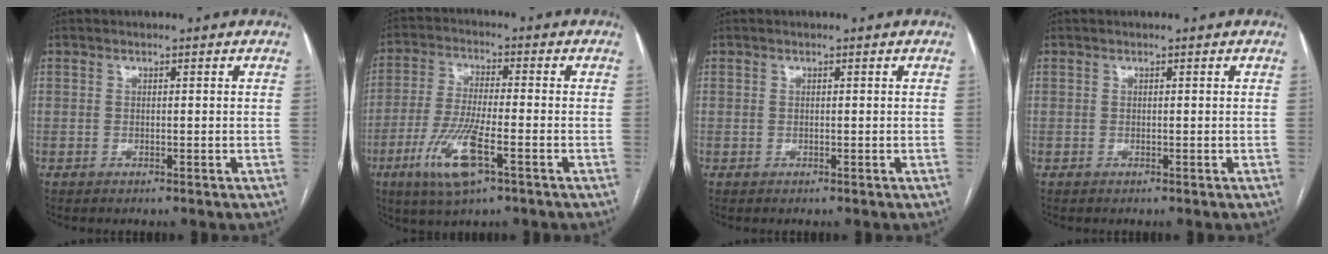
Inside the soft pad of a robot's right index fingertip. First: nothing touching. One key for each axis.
{"total": 10.3, "fx": -4.8, "fy": 1.5, "fz": 9.0, "tx": -0.192, "ty": -0.020, "tz": -0.087}
{"total": 0.0}
{"total": 0.0}